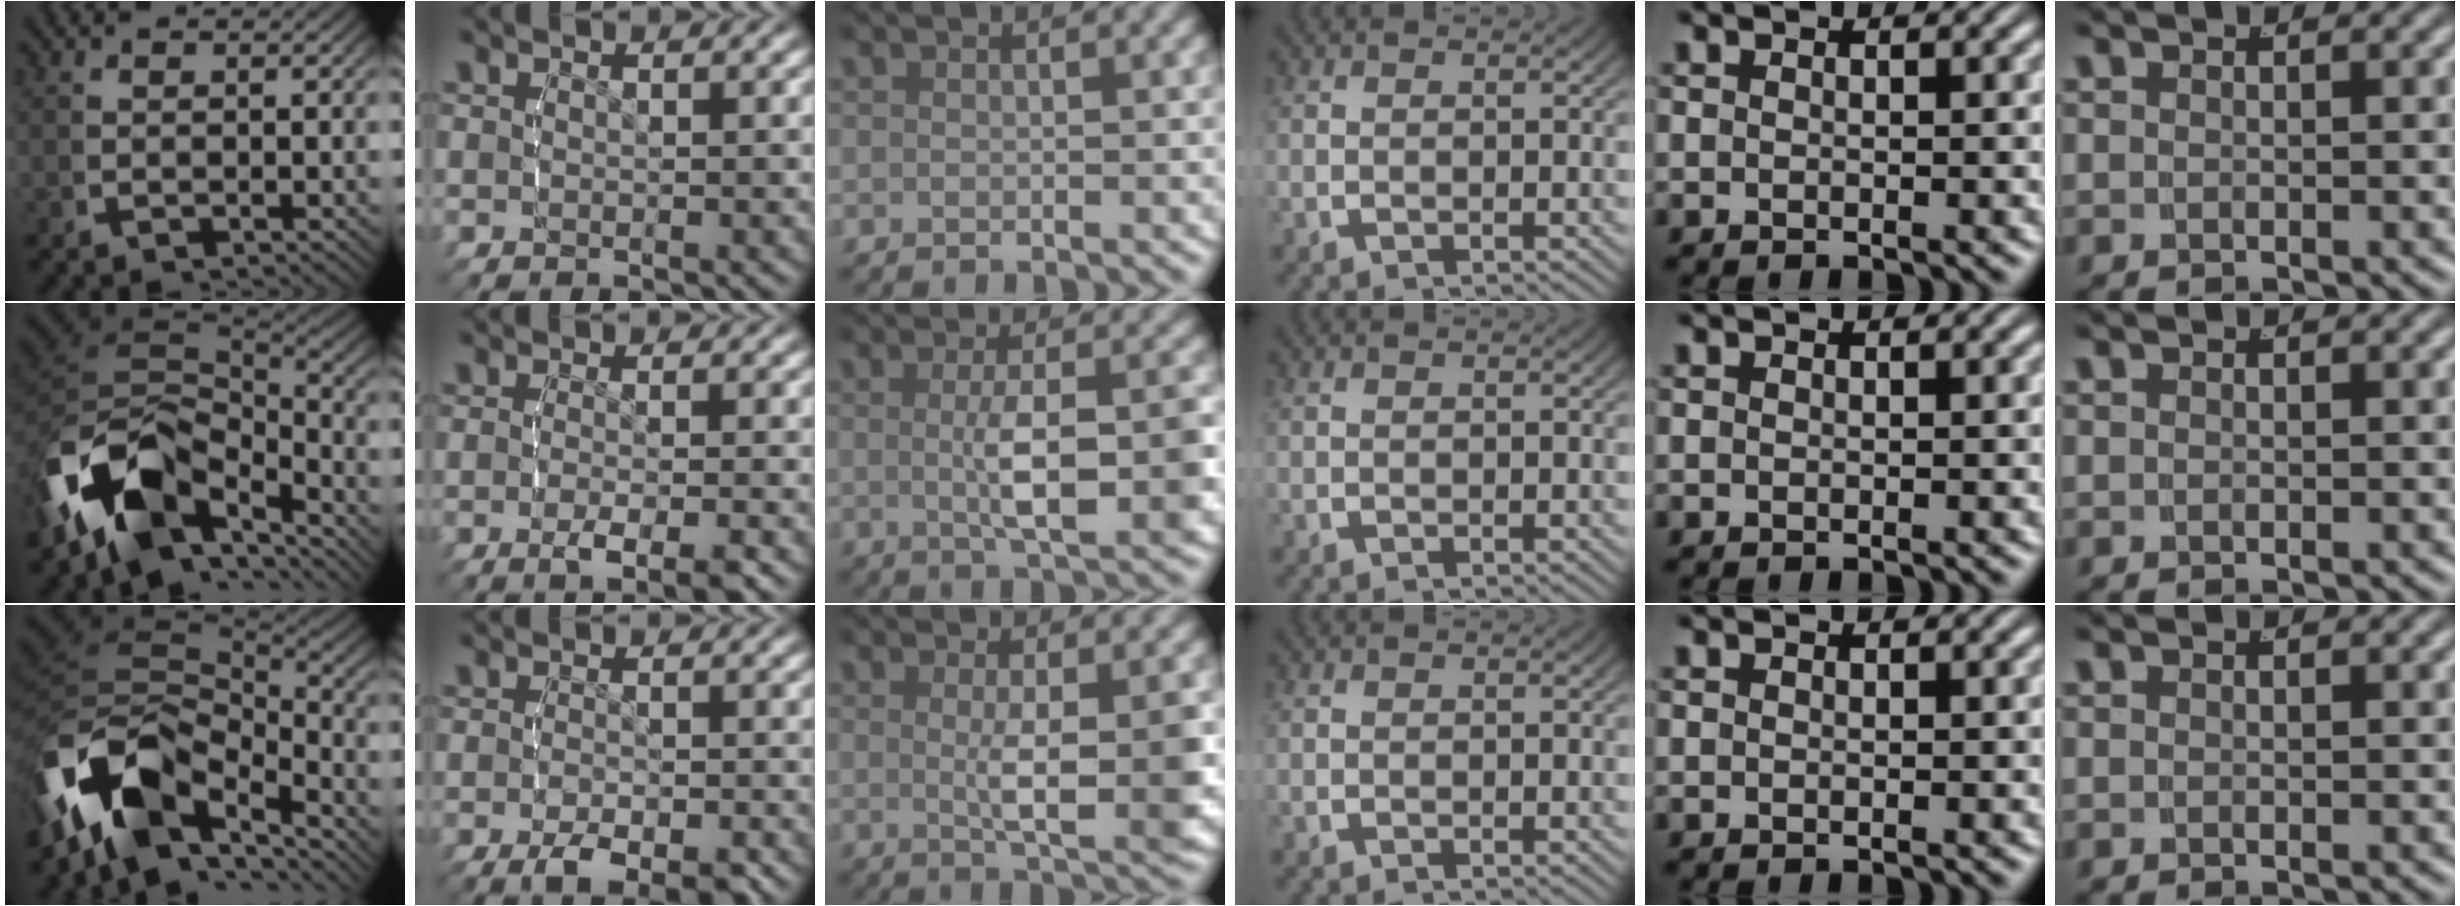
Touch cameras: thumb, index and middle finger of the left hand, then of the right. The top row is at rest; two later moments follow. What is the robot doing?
{"motion": "lift_and_place", "object": "bottle cap"}